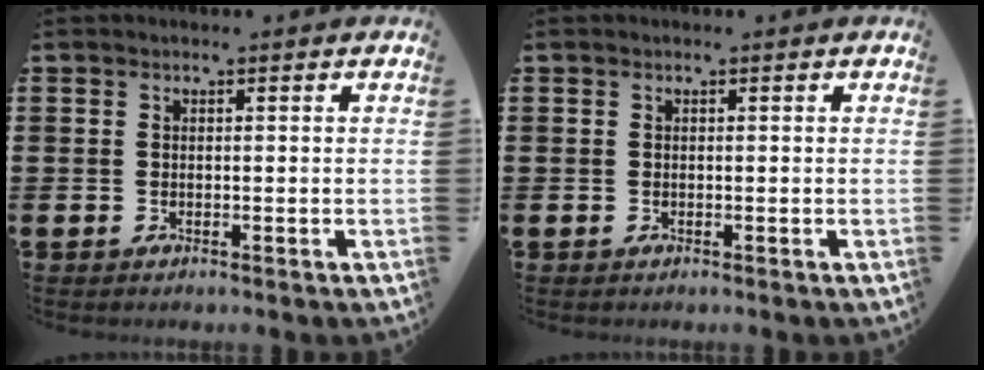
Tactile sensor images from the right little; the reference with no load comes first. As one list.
[{"total": 0.0}]